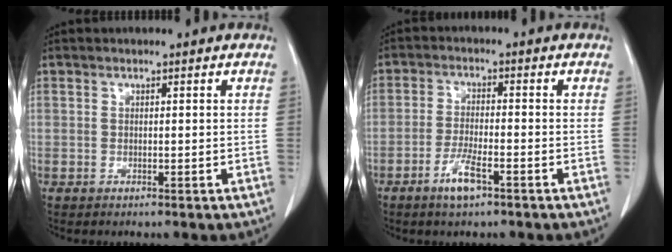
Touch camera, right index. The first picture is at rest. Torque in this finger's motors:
{"motor_torque": [0.39, -0.20, 0.12, 0.03]}